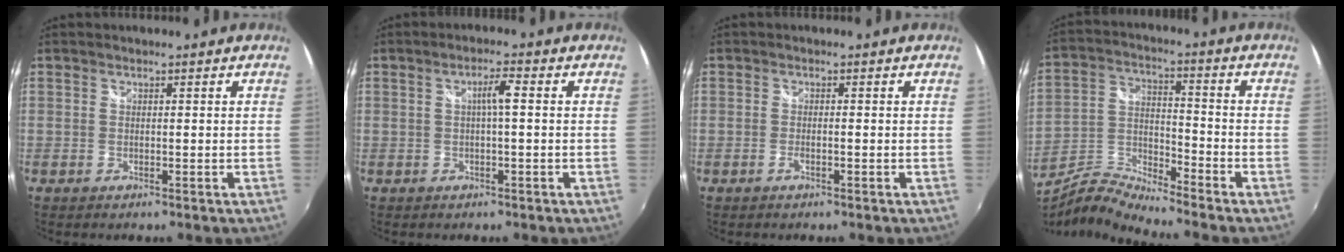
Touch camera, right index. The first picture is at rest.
{"total": 2.9, "force": [0.2, 0.1, 2.9], "torque": [-0.056, 0.006, 0.004]}
{"total": 1.2, "force": [-0.8, 0.0, 0.9], "torque": [-0.018, 0.000, -0.014]}
{"total": 6.1, "force": [-5.4, 0.4, 2.9], "torque": [-0.061, 0.009, -0.120]}